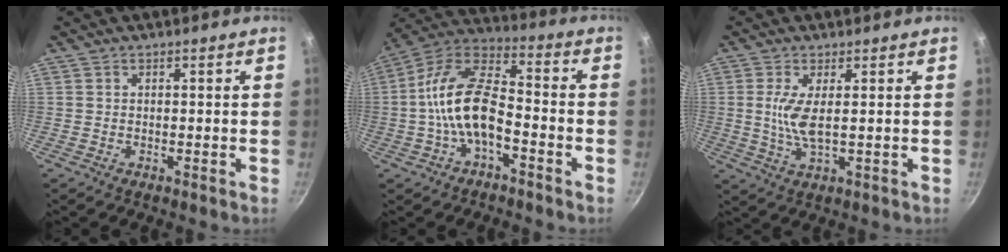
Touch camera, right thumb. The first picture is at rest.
{"total": 14.1, "force": [-4.0, 7.2, 11.5], "torque": [-0.205, 0.053, -0.088]}
{"total": 5.6, "force": [0.7, 1.5, 5.3], "torque": [-0.118, -0.007, 0.017]}